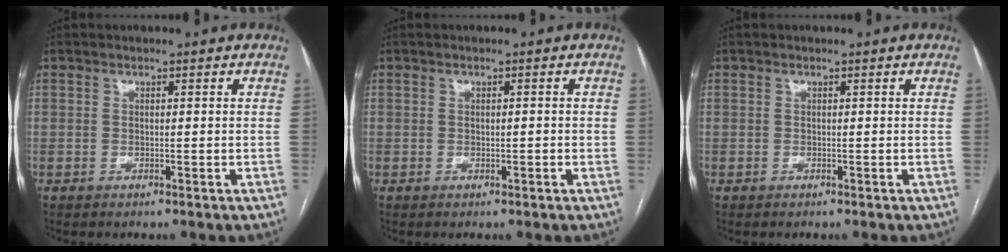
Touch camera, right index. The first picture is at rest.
{"total": 0.6, "force": [-0.1, 0.1, 0.6], "torque": [-0.010, 0.000, 0.001]}
{"total": 0.0}